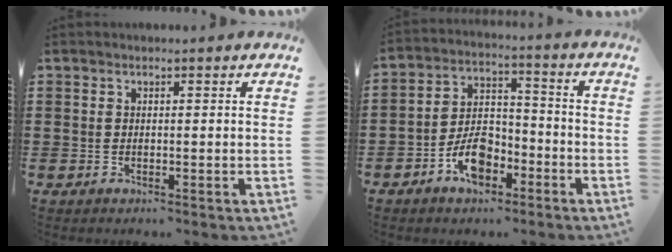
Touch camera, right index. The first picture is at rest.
{"total": 7.8, "force": [-4.0, 4.5, 4.9], "torque": [-0.099, 0.016, -0.074]}